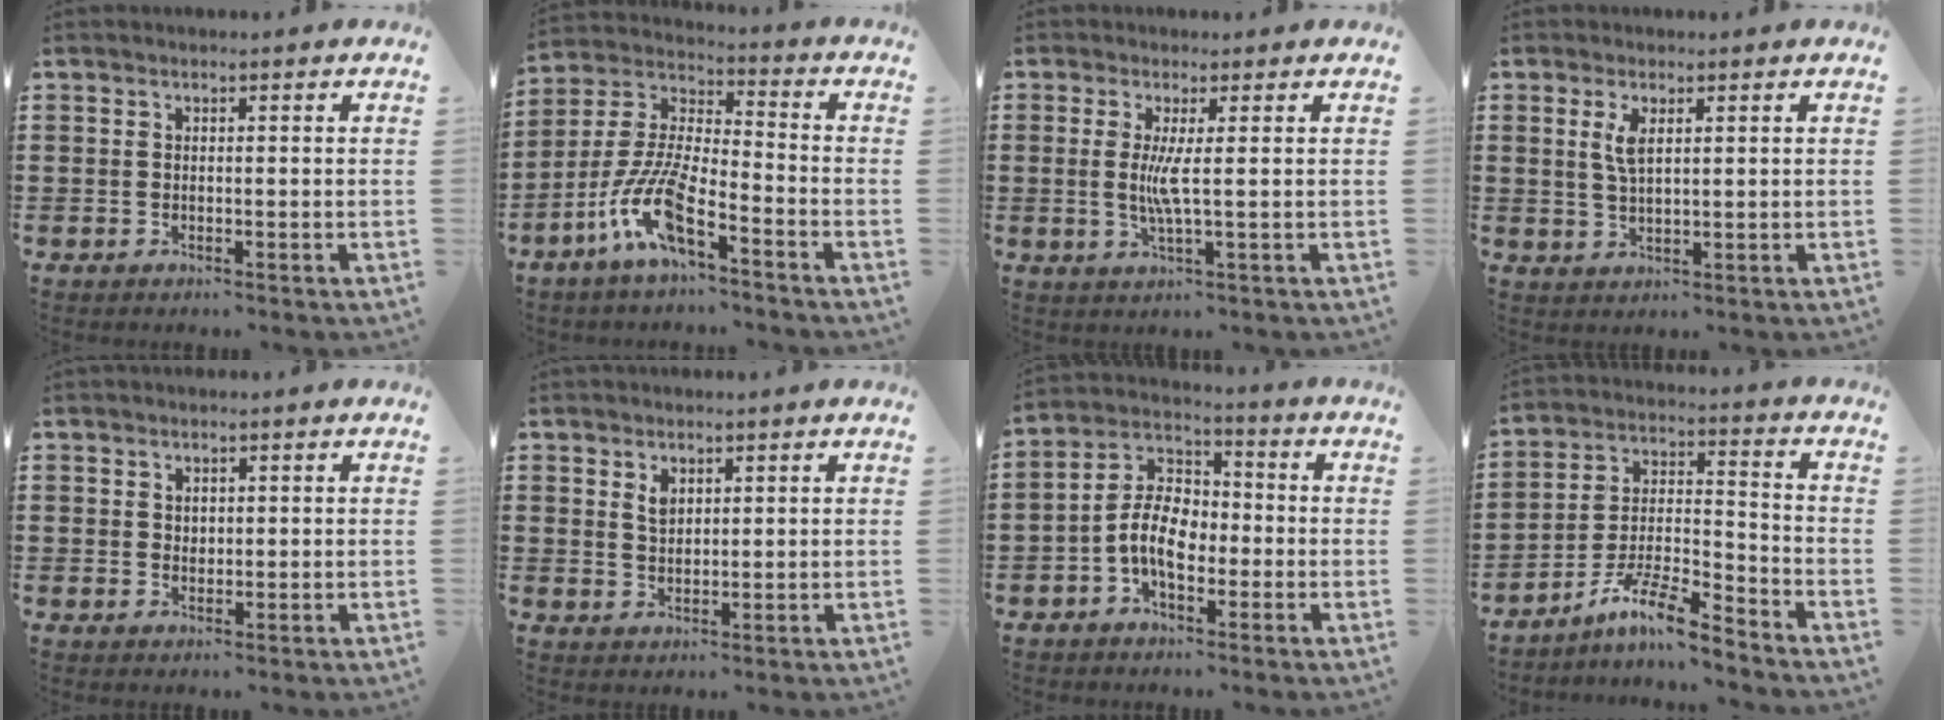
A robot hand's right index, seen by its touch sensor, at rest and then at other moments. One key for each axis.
{"total": 10.9, "fx": -6.9, "fy": 2.7, "fz": 8.0, "tx": -0.200, "ty": -0.009, "tz": -0.142}
{"total": 4.1, "fx": 0.3, "fy": -0.1, "fz": 4.0, "tx": -0.083, "ty": -0.009, "tz": 0.000}
{"total": 3.3, "fx": 1.2, "fy": 1.1, "fz": 2.8, "tx": -0.061, "ty": 0.006, "tz": 0.020}
{"total": 1.3, "fx": 0.8, "fy": 1.0, "fz": 0.3, "tx": -0.008, "ty": 0.004, "tz": 0.016}
{"total": 2.2, "fx": 1.2, "fy": 1.3, "fz": 1.3, "tx": -0.029, "ty": 0.003, "tz": 0.023}
{"total": 8.0, "fx": -2.0, "fy": 4.7, "fz": 6.1, "tx": -0.145, "ty": 0.009, "tz": -0.046}
{"total": 9.6, "fx": -8.0, "fy": 0.9, "fz": 5.2, "tx": -0.102, "ty": 0.010, "tz": -0.156}